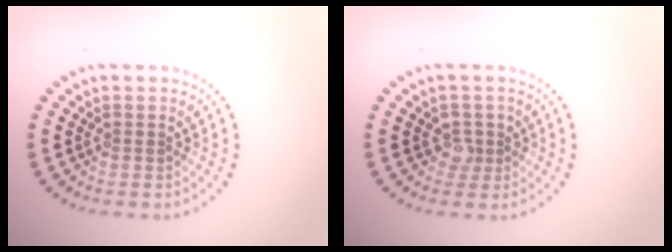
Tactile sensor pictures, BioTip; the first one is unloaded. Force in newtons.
{"total": 1.7, "press": 1.4, "slide": 0.9}